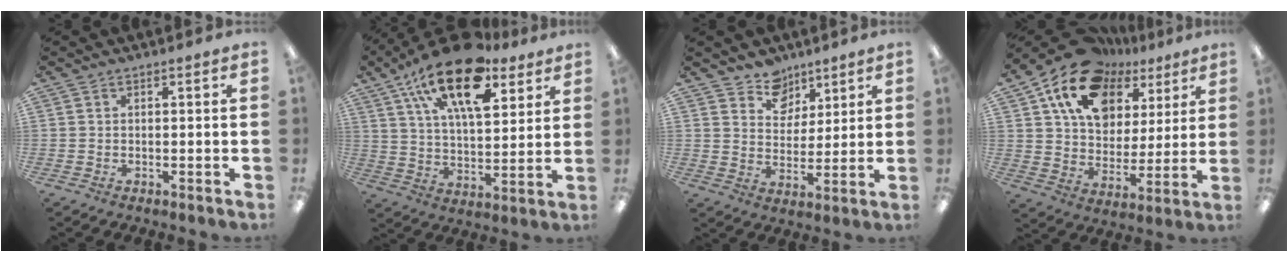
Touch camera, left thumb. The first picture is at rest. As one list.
[{"total": 21.0, "force": [12.7, 9.3, 13.9], "torque": [-0.231, -0.057, 0.217]}, {"total": 8.6, "force": [6.5, 5.7, 0.6], "torque": [-0.008, -0.049, 0.122]}, {"total": 19.0, "force": [12.2, 11.9, 8.2], "torque": [-0.157, -0.064, 0.224]}]